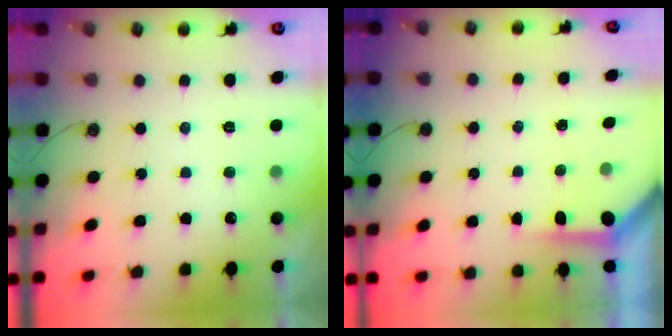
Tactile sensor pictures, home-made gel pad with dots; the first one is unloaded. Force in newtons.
{"total": 3.9, "press": 3.8, "slide": 0.4}